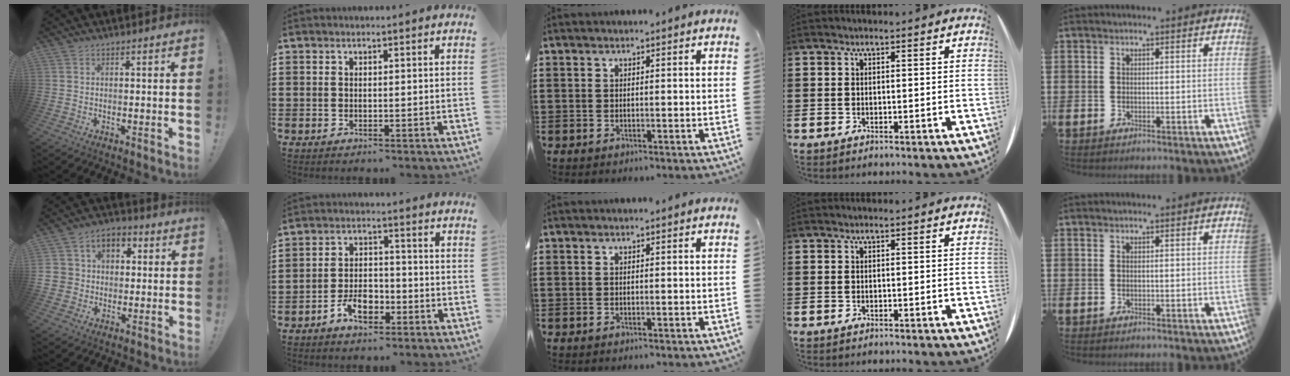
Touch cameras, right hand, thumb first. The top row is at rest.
{"thumb": {"total": 7.1, "force": [0.4, 6.7, 2.4], "torque": [-0.037, 0.006, 0.013]}, "index": {"total": 5.6, "force": [-3.3, 3.0, 3.3], "torque": [-0.070, 0.009, -0.063]}}